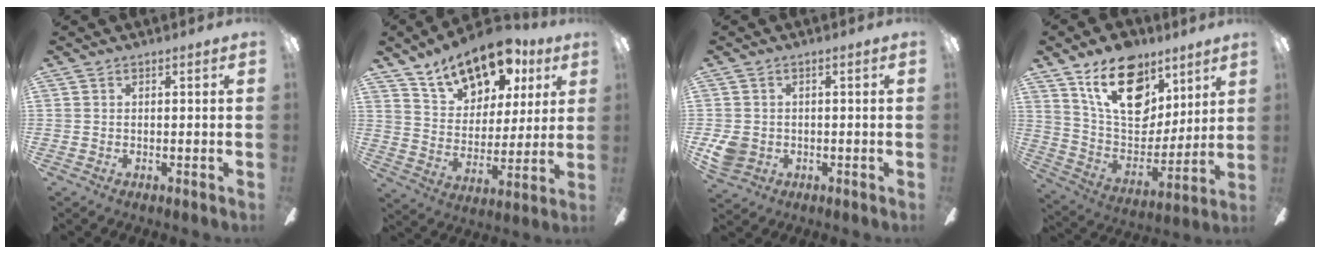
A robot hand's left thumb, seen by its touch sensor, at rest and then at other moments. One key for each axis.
{"total": 16.7, "fx": 12.4, "fy": 8.6, "fz": 7.1, "tx": -0.120, "ty": -0.071, "tz": 0.222}
{"total": 4.4, "fx": -0.8, "fy": 3.8, "fz": 2.0, "tx": -0.039, "ty": 0.003, "tz": -0.016}
{"total": 21.4, "fx": 12.6, "fy": 12.7, "fz": 11.8, "tx": -0.190, "ty": -0.063, "tz": 0.227}